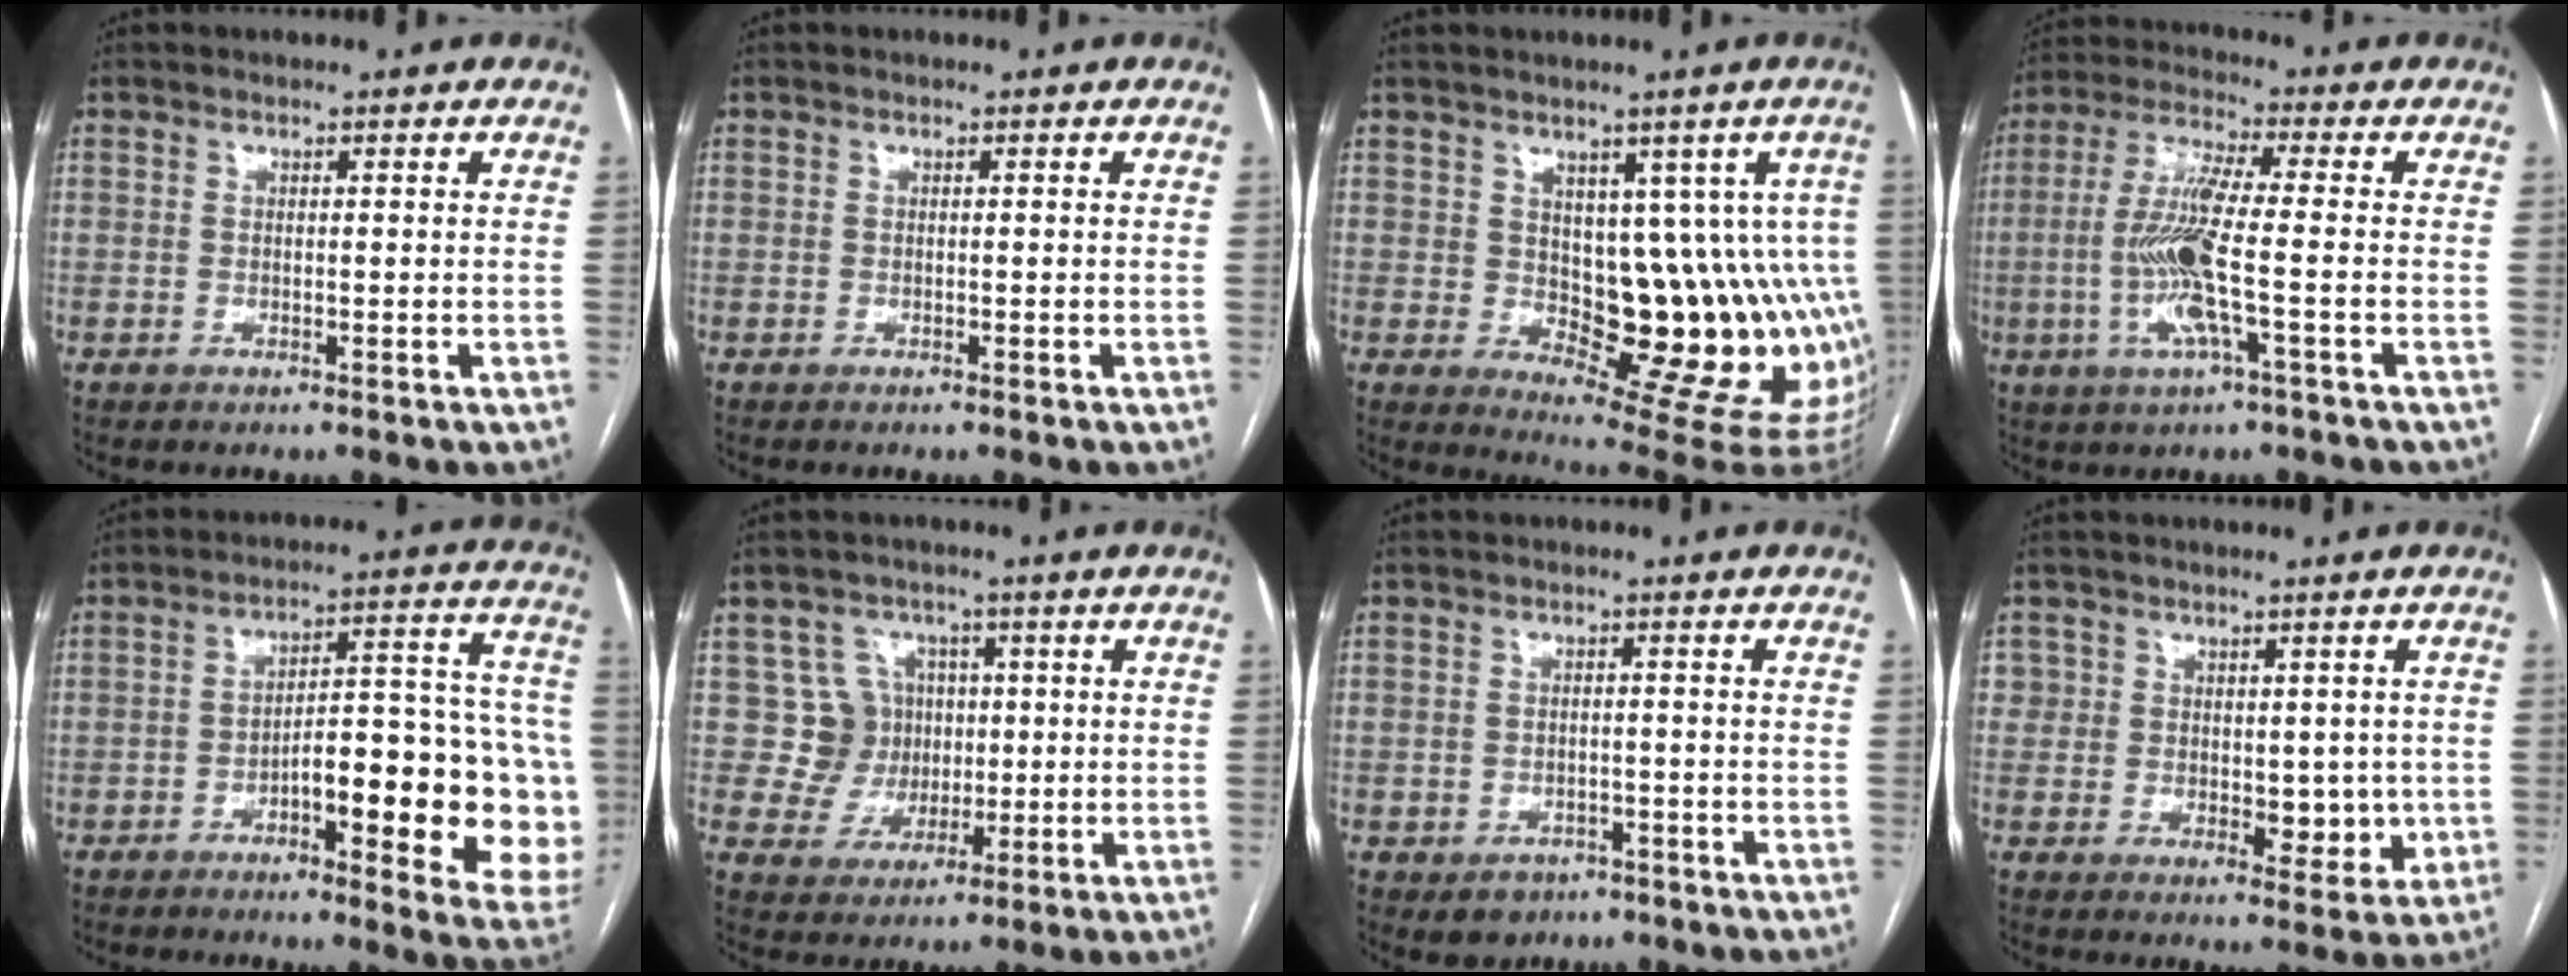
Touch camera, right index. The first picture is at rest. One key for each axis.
{"total": 0.0}
{"total": 13.3, "fx": 0.8, "fy": 7.0, "fz": 11.3, "tx": -0.113, "ty": 0.009, "tz": 0.026}
{"total": 10.7, "fx": -2.0, "fy": 0.3, "fz": 10.5, "tx": -0.221, "ty": -0.004, "tz": -0.045}
{"total": 20.0, "fx": -5.3, "fy": 4.9, "fz": 18.6, "tx": -0.163, "ty": 0.037, "tz": -0.053}
{"total": 6.8, "fx": 1.4, "fy": 6.7, "fz": -0.2, "tx": 0.017, "ty": 0.022, "tz": 0.031}
{"total": 4.0, "fx": -2.1, "fy": 3.3, "fz": 0.9, "tx": -0.005, "ty": 0.008, "tz": -0.022}
{"total": 6.3, "fx": 0.5, "fy": 5.1, "fz": 3.7, "tx": -0.029, "ty": 0.005, "tz": 0.021}